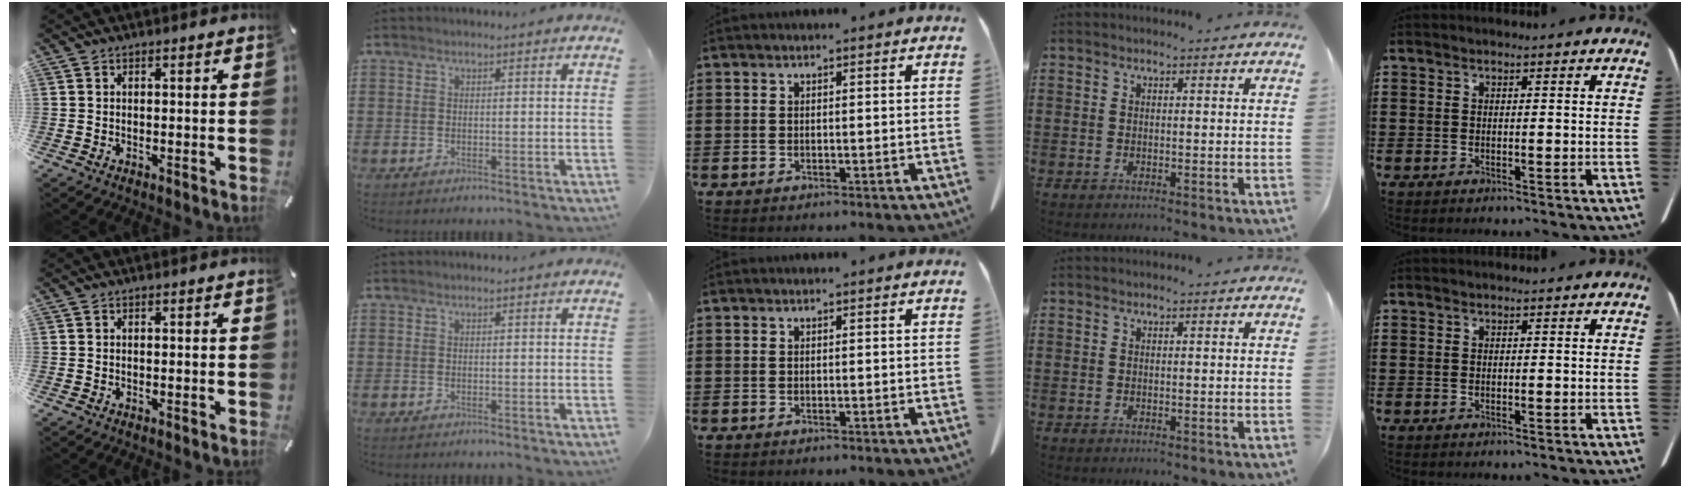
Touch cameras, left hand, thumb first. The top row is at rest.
{}